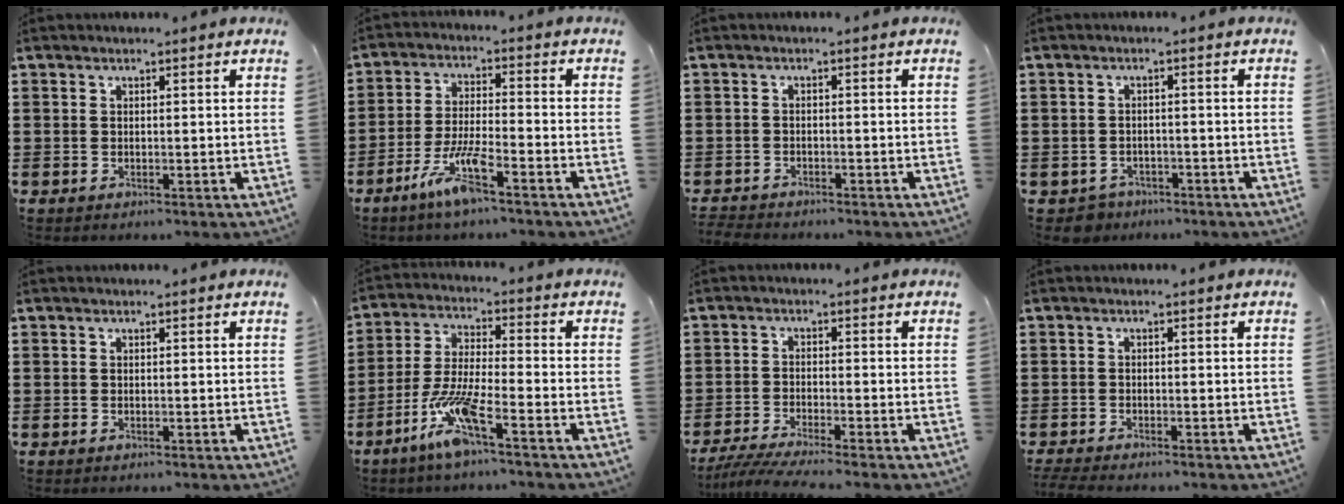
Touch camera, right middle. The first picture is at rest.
{"total": 7.4, "force": [-4.7, 1.0, 5.6], "torque": [-0.123, -0.008, -0.090]}
{"total": 2.0, "force": [-1.9, 0.2, -0.1], "torque": [-0.005, -0.001, -0.043]}
{"total": 2.3, "force": [-2.2, 0.8, -0.2], "torque": [-0.005, 0.001, -0.051]}
{"total": 0.0}
{"total": 8.8, "force": [-5.3, 1.2, 6.9], "torque": [-0.159, -0.014, -0.103]}
{"total": 3.6, "force": [-3.2, -0.2, 1.5], "torque": [-0.041, -0.013, -0.067]}
{"total": 1.5, "force": [-1.4, 0.1, 0.4], "torque": [-0.016, -0.004, -0.031]}